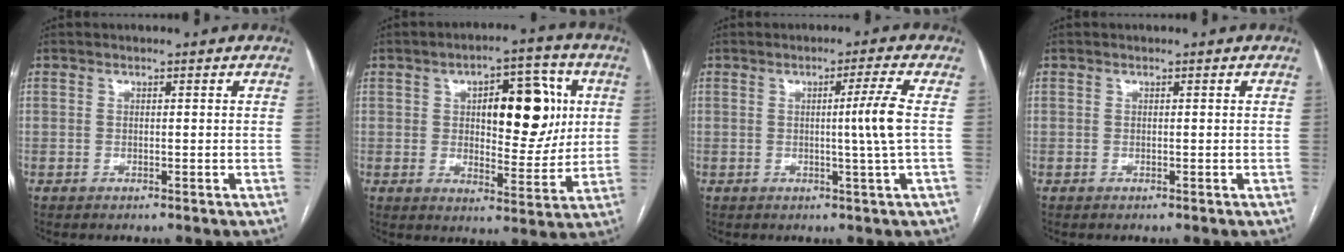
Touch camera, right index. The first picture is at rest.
{"total": 13.3, "force": [3.1, 5.4, 11.7], "torque": [-0.154, 0.026, 0.051]}
{"total": 4.9, "force": [0.0, -1.9, 4.5], "torque": [-0.072, -0.006, 0.002]}
{"total": 0.0}